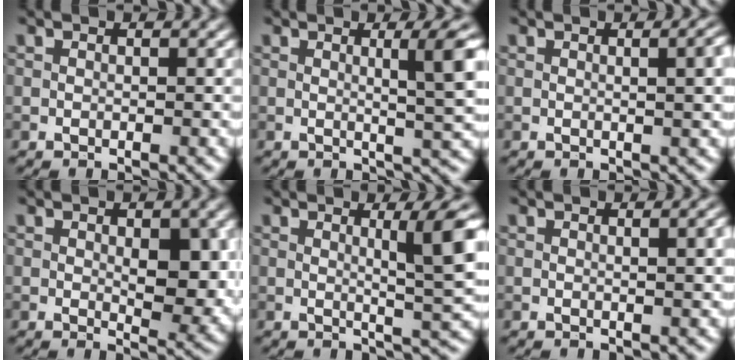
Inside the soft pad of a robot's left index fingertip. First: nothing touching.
{"total": 5.0, "force": [1.0, 0.9, 4.8], "torque": [-0.061, 0.006, 0.014]}
{"total": 3.9, "force": [0.7, 1.4, 3.5], "torque": [-0.027, 0.014, 0.004]}
{"total": 5.3, "force": [0.5, 2.5, 4.7], "torque": [-0.065, -0.008, 0.013]}
{"total": 5.7, "force": [1.2, 0.8, 5.6], "torque": [-0.077, -0.001, 0.020]}
{"total": 3.1, "force": [0.6, 1.0, 2.8], "torque": [-0.026, 0.008, 0.007]}